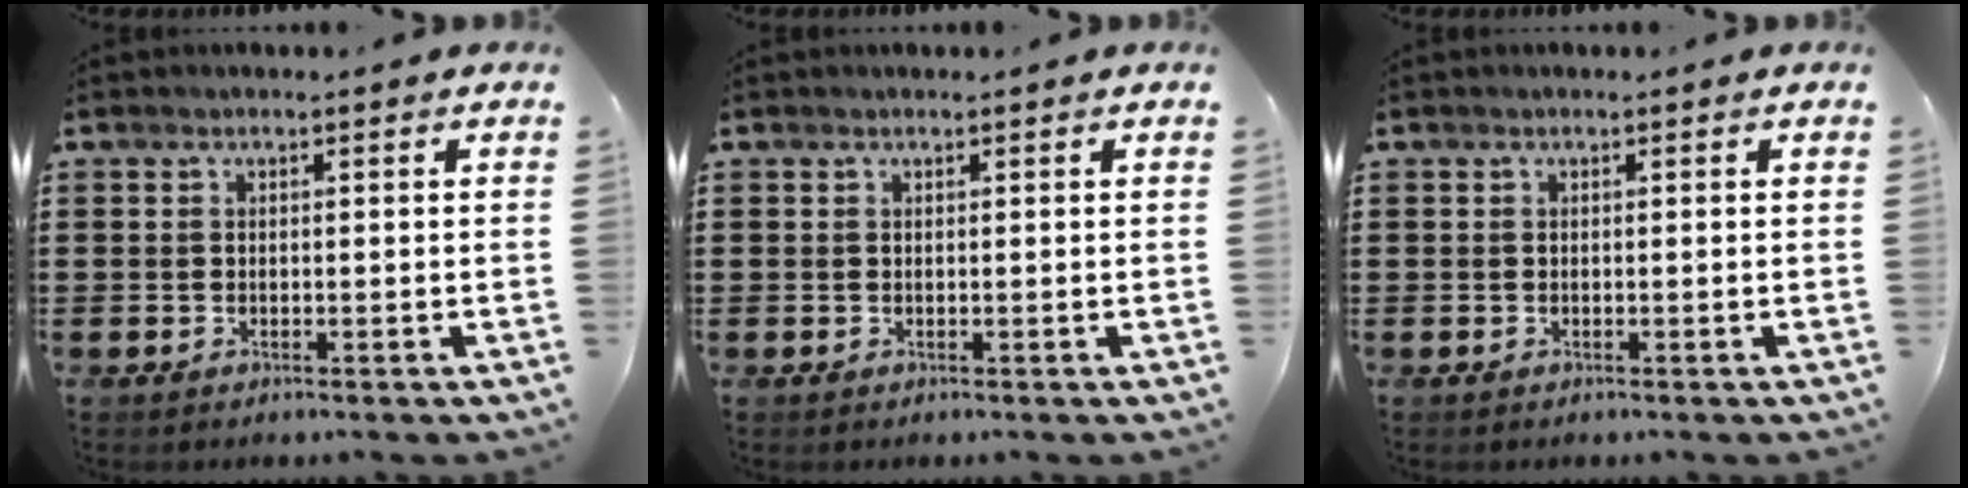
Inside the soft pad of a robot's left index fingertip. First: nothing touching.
{"total": 0.0}
{"total": 0.0}